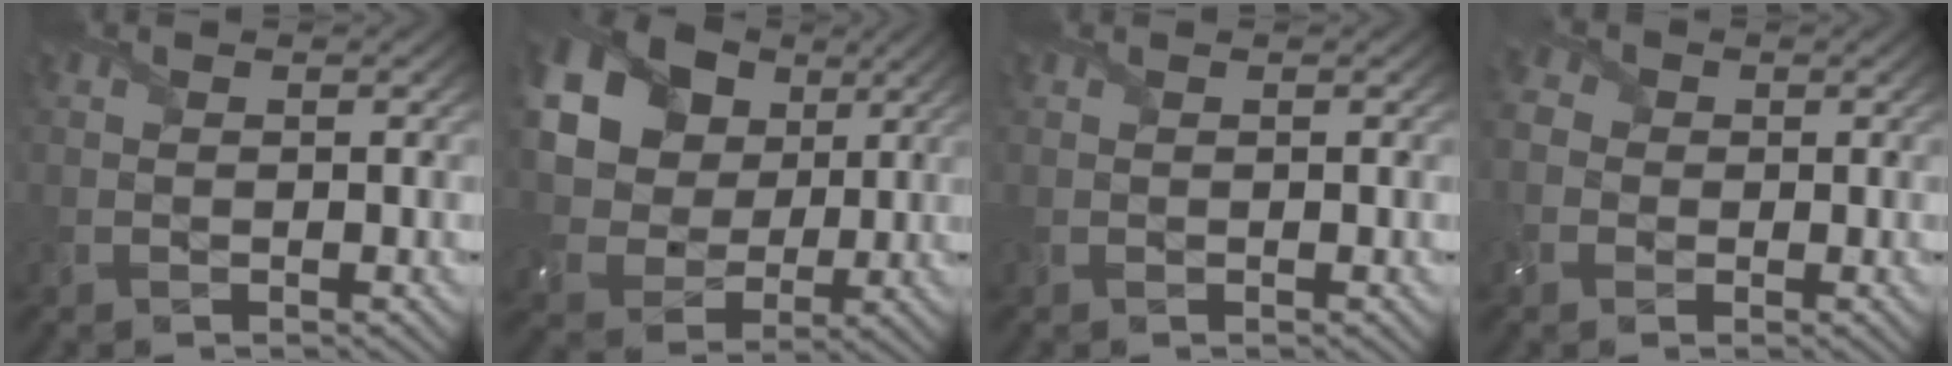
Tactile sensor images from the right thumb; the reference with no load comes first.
{"total": 22.0, "force": [9.5, 17.0, 10.3], "torque": [-0.286, 0.032, 0.200]}
{"total": 0.0}
{"total": 3.7, "force": [-0.4, 3.3, 1.6], "torque": [-0.070, 0.004, -0.009]}